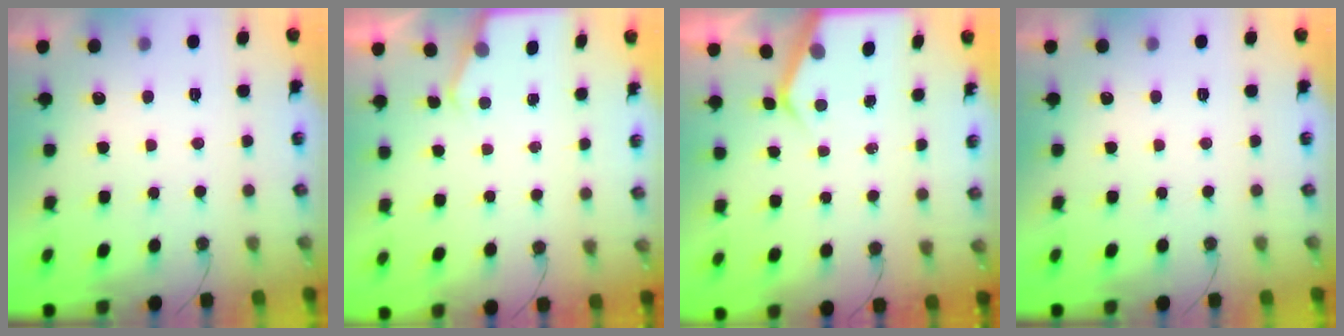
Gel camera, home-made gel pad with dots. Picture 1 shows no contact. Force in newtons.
{"total": 2.8, "press": 2.8, "slide": 0.4}
{"total": 4.7, "press": 4.7, "slide": 0.3}
{"total": 0.0}